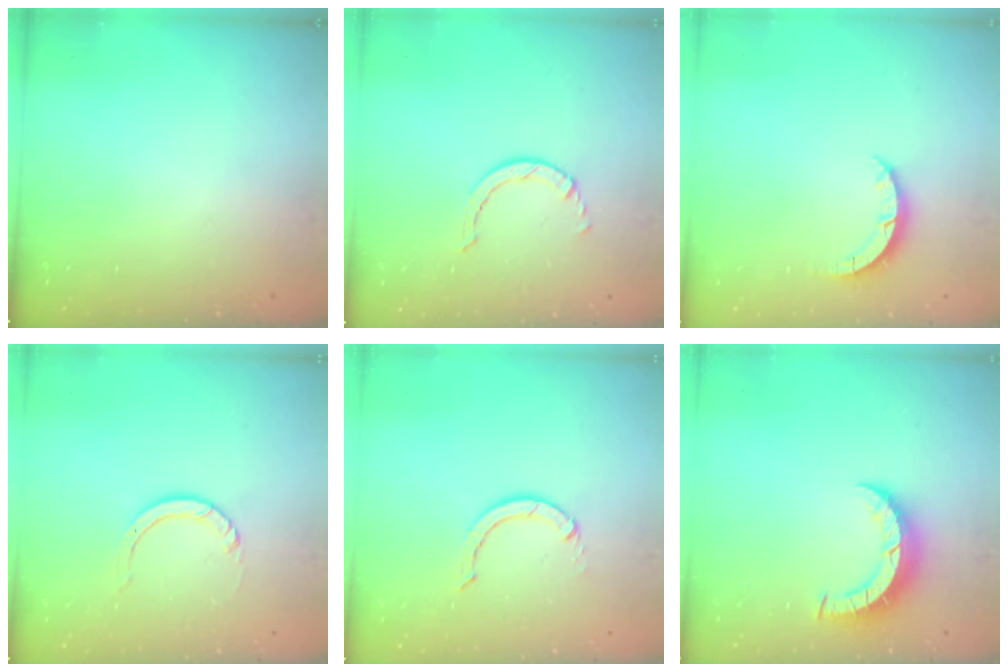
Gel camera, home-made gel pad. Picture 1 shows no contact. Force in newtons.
{"total": 0.8, "press": 0.7, "slide": 0.2}
{"total": 3.5, "press": 3.5, "slide": 0.3}
{"total": 3.2, "press": 3.2, "slide": 0.3}
{"total": 4.1, "press": 4.0, "slide": 0.5}
{"total": 7.1, "press": 7.0, "slide": 0.8}